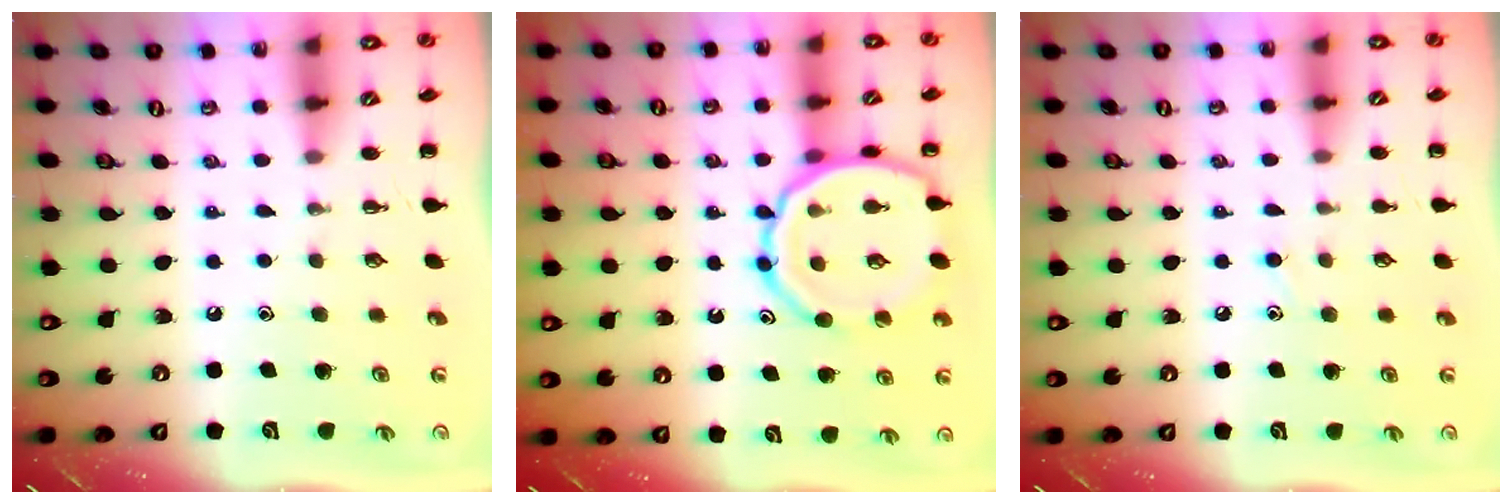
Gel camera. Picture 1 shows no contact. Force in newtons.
{"total": 13.8, "press": 13.8, "slide": 1.4}
{"total": 6.5, "press": 6.0, "slide": 2.5}